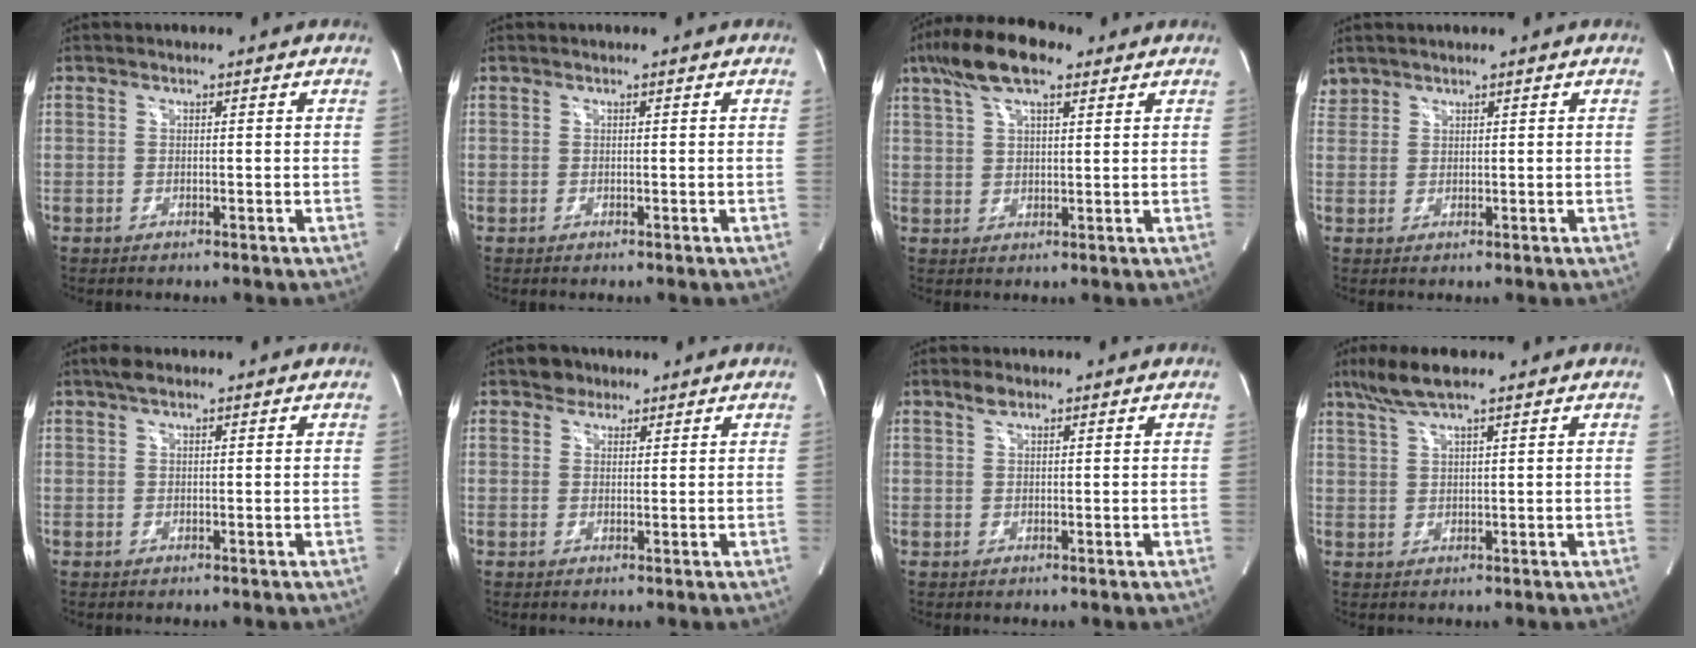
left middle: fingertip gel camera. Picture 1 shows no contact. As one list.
[{"total": 0.0}, {"total": 10.2, "force": [6.5, 3.1, 7.3], "torque": [-0.143, 0.028, 0.115]}, {"total": 1.7, "force": [1.4, 1.0, -0.2], "torque": [0.007, 0.012, 0.026]}, {"total": 2.1, "force": [1.5, 0.6, 1.4], "torque": [-0.029, 0.017, 0.027]}, {"total": 2.5, "force": [1.8, 1.7, 0.3], "torque": [-0.005, 0.006, 0.026]}, {"total": 1.6, "force": [1.2, 0.6, 0.9], "torque": [-0.021, 0.006, 0.023]}, {"total": 5.9, "force": [4.4, 0.4, 4.0], "torque": [-0.089, 0.016, 0.086]}]